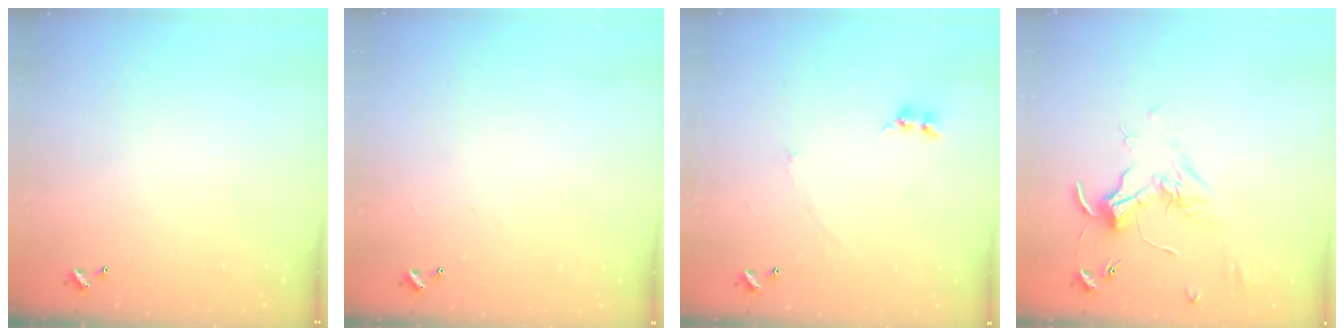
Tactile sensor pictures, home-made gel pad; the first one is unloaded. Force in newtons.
{"total": 0.6, "press": 0.2, "slide": 0.6}
{"total": 1.1, "press": 0.9, "slide": 0.6}
{"total": 1.8, "press": 1.6, "slide": 0.7}